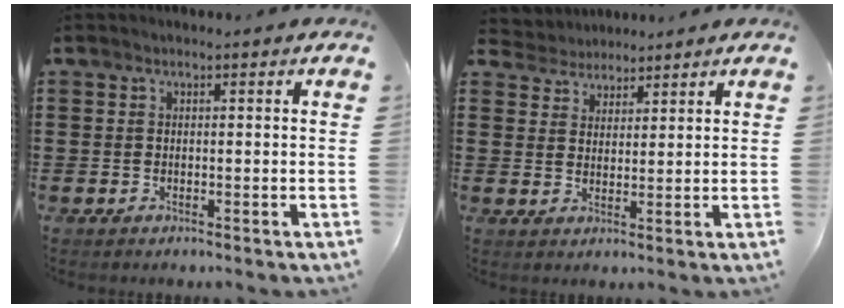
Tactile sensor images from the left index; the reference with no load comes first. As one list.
[{"total": 3.3, "force": [3.0, 1.3, -0.6], "torque": [-0.007, -0.009, 0.055]}]